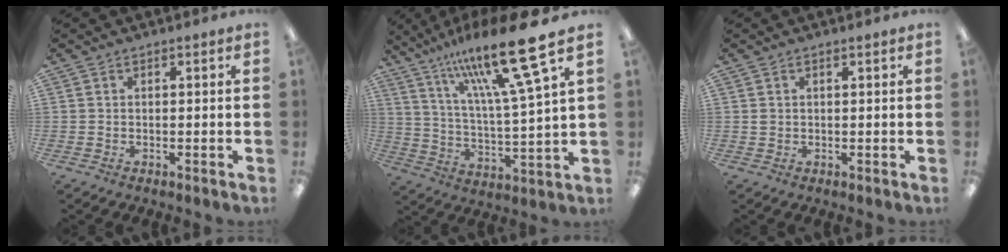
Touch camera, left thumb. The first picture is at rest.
{"total": 21.6, "force": [14.3, 3.3, 15.9], "torque": [-0.275, -0.078, 0.223]}
{"total": 0.6, "force": [0.2, 0.5, 0.4], "torque": [-0.009, 0.003, 0.003]}